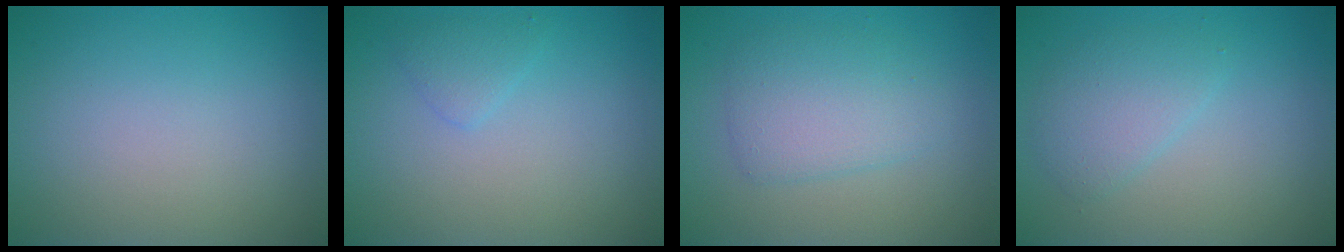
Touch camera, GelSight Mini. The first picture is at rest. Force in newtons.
{"total": 1.3, "press": 1.3, "slide": 0.1}
{"total": 3.6, "press": 3.6, "slide": 0.0}
{"total": 2.6, "press": 2.6, "slide": 0.3}